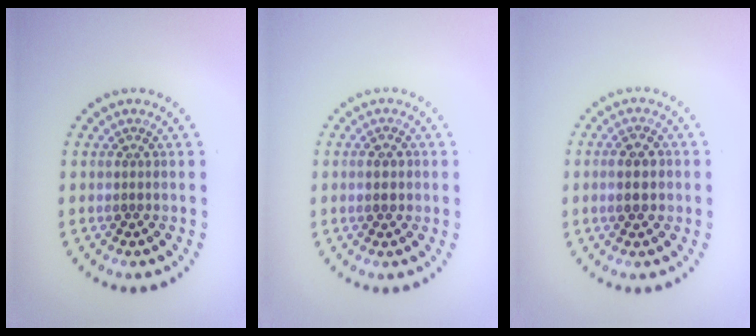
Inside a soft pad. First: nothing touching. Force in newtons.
{"total": 2.0, "press": 1.9, "slide": 0.3}
{"total": 2.2, "press": 2.2, "slide": 0.1}